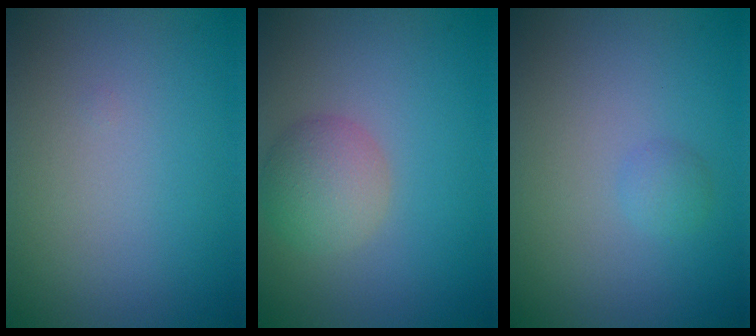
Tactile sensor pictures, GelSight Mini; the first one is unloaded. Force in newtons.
{"total": 3.5, "press": 3.4, "slide": 0.3}
{"total": 0.9, "press": 0.9, "slide": 0.0}